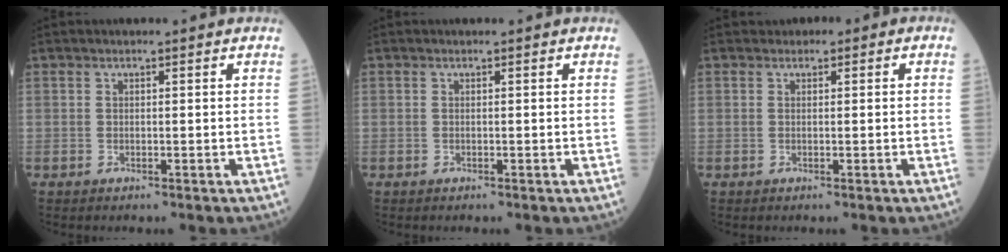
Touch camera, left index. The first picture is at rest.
{"total": 0.0}
{"total": 1.1, "force": [0.3, 0.9, 0.5], "torque": [-0.004, 0.006, -0.001]}